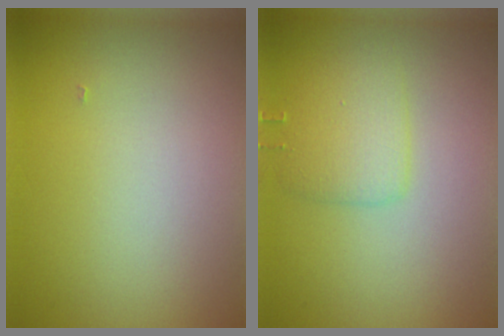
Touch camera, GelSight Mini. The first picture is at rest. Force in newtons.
{"total": 2.6, "press": 2.6, "slide": 0.0}